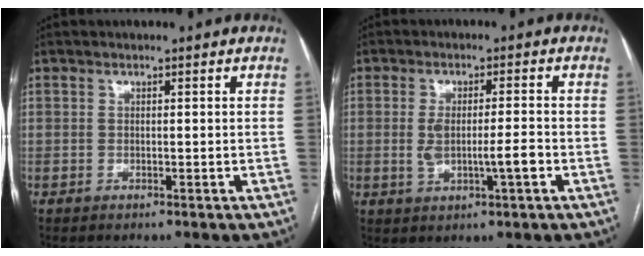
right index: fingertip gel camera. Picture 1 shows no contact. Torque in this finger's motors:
{"motor_torque": [0.28, 0.17, 0.18, 0.03]}